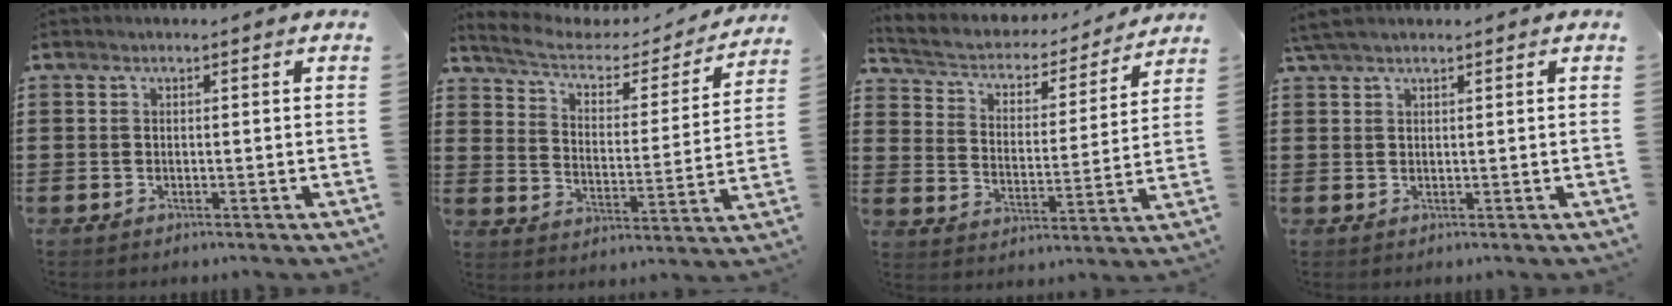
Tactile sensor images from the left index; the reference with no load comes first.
{"total": 4.7, "force": [3.9, 1.5, 2.2], "torque": [-0.065, -0.023, 0.059]}
{"total": 3.5, "force": [3.0, 1.4, 0.9], "torque": [-0.039, -0.026, 0.042]}
{"total": 2.2, "force": [1.6, 0.4, 1.5], "torque": [-0.031, 0.001, 0.031]}